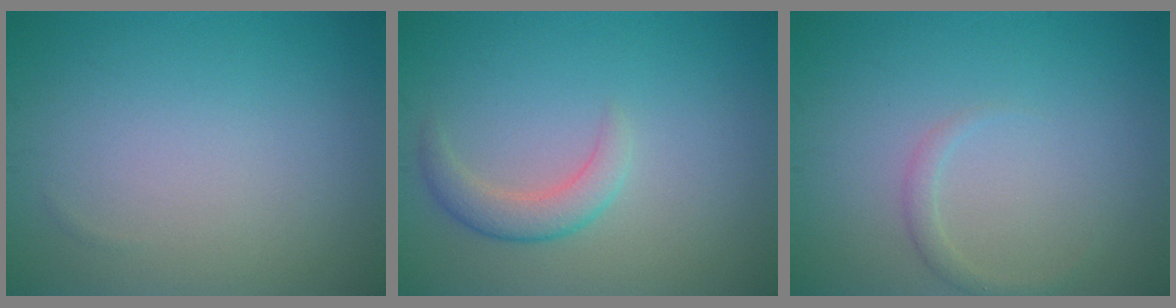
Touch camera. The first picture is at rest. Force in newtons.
{"total": 2.5, "press": 2.5, "slide": 0.2}
{"total": 1.2, "press": 1.2, "slide": 0.1}